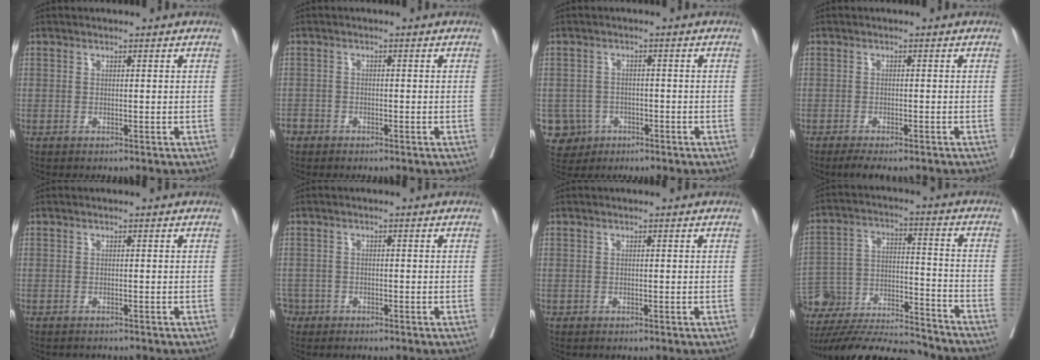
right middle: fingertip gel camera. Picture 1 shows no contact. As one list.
[{"total": 2.0, "force": [-1.4, 1.4, 0.2], "torque": [-0.006, 0.006, -0.026]}, {"total": 5.4, "force": [-1.9, 5.0, 0.2], "torque": [-0.007, 0.012, -0.027]}, {"total": 4.7, "force": [-3.8, 1.4, 2.5], "torque": [-0.034, -0.010, -0.056]}, {"total": 1.6, "force": [-1.5, 0.4, 0.3], "torque": [-0.005, -0.002, -0.018]}, {"total": 2.4, "force": [-1.4, 1.9, -0.2], "torque": [0.005, 0.009, -0.028]}, {"total": 0.0}, {"total": 24.1, "force": [-22.4, 3.7, 8.2], "torque": [-0.173, -0.015, -0.350]}]